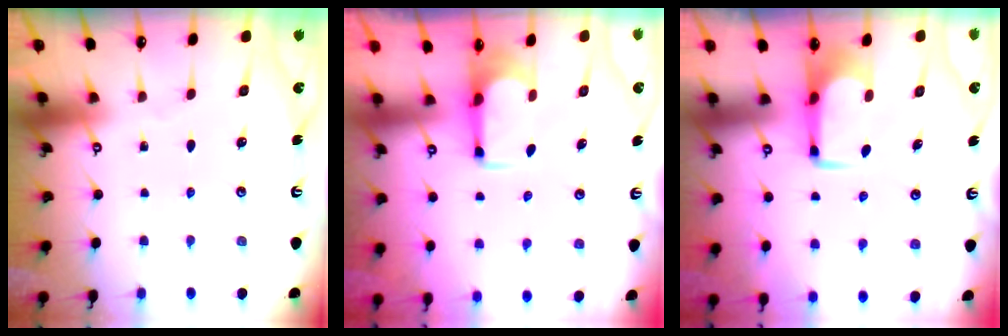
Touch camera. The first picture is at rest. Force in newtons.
{"total": 1.7, "press": 1.5, "slide": 0.9}
{"total": 1.6, "press": 1.4, "slide": 0.6}